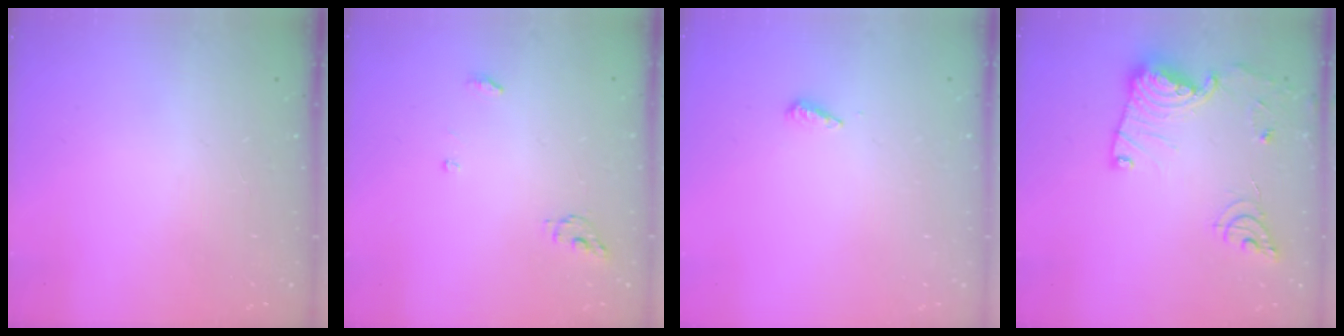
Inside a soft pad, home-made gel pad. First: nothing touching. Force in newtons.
{"total": 4.6, "press": 4.6, "slide": 0.3}
{"total": 4.3, "press": 4.2, "slide": 0.6}
{"total": 18.4, "press": 18.3, "slide": 1.9}